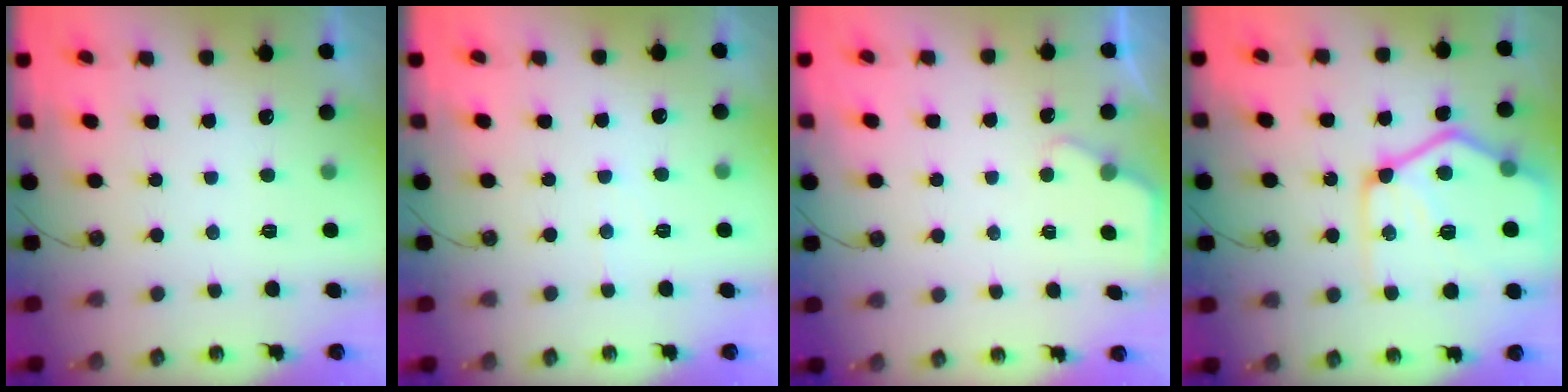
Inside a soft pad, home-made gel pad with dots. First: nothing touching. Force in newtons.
{"total": 3.8, "press": 3.8, "slide": 0.5}
{"total": 1.7, "press": 1.7, "slide": 0.3}
{"total": 21.2, "press": 21.1, "slide": 2.6}